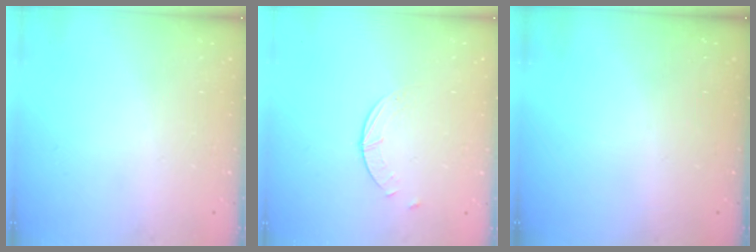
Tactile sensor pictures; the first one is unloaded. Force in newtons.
{"total": 0.9, "press": 0.9, "slide": 0.2}
{"total": 0.0}